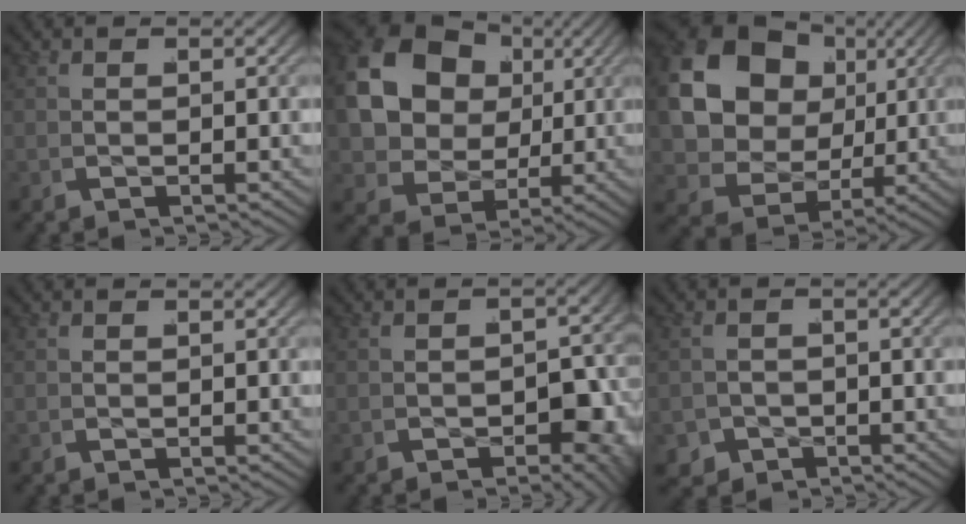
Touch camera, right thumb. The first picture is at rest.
{"total": 13.1, "force": [1.3, 10.2, 8.2], "torque": [-0.210, -0.043, 0.036]}
{"total": 14.8, "force": [1.3, 11.5, 9.3], "torque": [-0.231, -0.041, 0.034]}
{"total": 0.0}
{"total": 4.5, "force": [-1.5, 2.7, 3.2], "torque": [-0.039, -0.026, -0.009]}
{"total": 3.7, "force": [-2.5, 2.7, 0.8], "torque": [-0.022, -0.024, -0.029]}